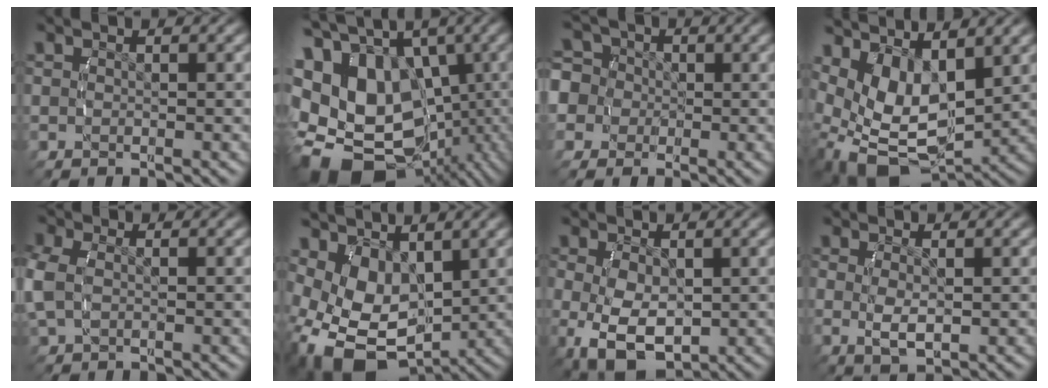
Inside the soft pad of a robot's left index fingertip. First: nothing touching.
{"total": 20.3, "force": [-4.7, 15.3, 12.4], "torque": [-0.284, -0.087, -0.051]}
{"total": 10.3, "force": [0.0, 9.7, 3.7], "torque": [-0.102, -0.027, -0.010]}
{"total": 11.0, "force": [-0.6, 7.9, 7.6], "torque": [-0.179, -0.055, 0.011]}
{"total": 2.6, "force": [-0.1, 2.1, 1.7], "torque": [-0.064, -0.010, 0.008]}
{"total": 10.5, "force": [-1.6, 7.9, 6.8], "torque": [-0.172, -0.055, -0.009]}
{"total": 8.1, "force": [-3.0, 5.6, 5.0], "torque": [-0.116, -0.064, -0.018]}
{"total": 2.6, "force": [-0.2, 1.3, 2.3], "torque": [-0.046, -0.014, 0.007]}